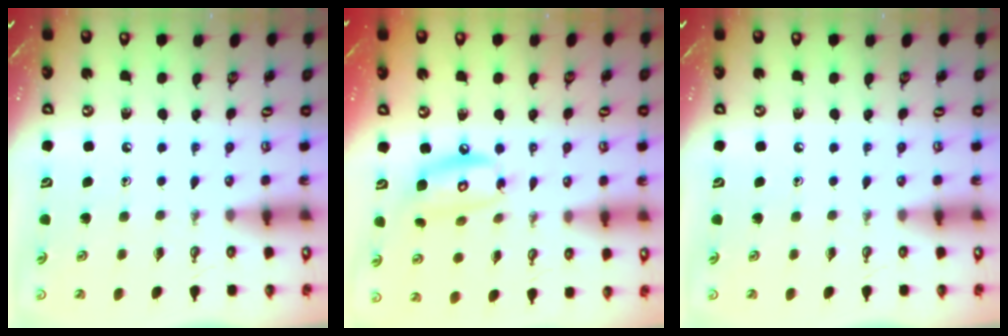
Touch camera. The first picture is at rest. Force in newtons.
{"total": 11.5, "press": 11.4, "slide": 1.0}
{"total": 0.0}